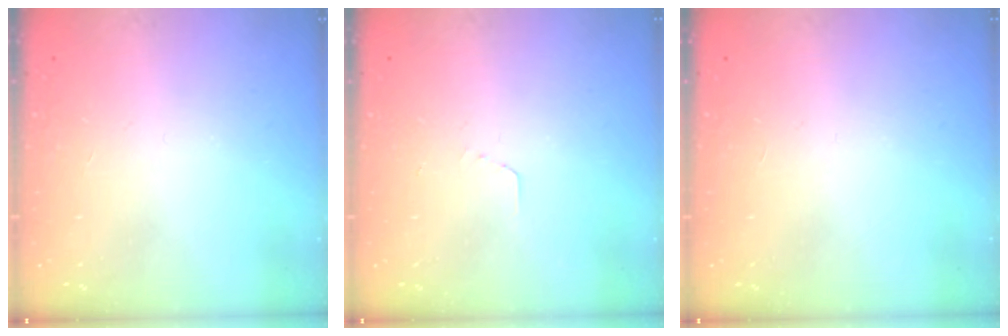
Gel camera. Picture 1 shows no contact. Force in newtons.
{"total": 2.6, "press": 2.6, "slide": 0.1}
{"total": 0.0}